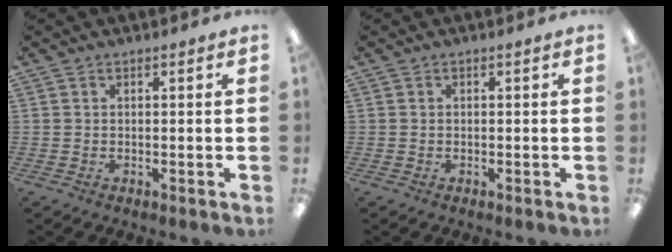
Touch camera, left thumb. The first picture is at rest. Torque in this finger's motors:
{"motor_torque": [0.00, 0.00, -0.01, 0.03, 0.00]}